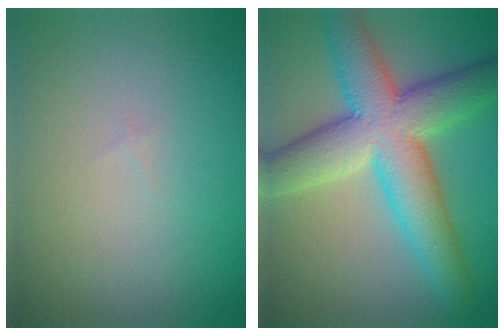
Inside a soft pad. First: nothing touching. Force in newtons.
{"total": 9.7, "press": 9.7, "slide": 0.6}